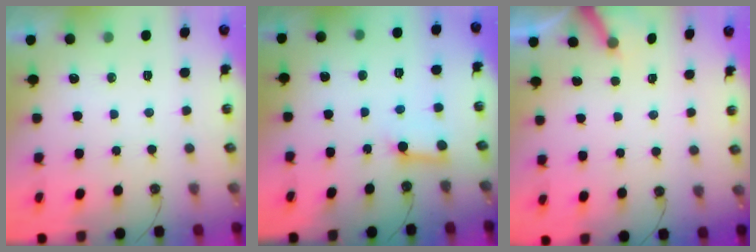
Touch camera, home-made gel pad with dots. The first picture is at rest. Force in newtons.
{"total": 5.4, "press": 5.4, "slide": 0.7}
{"total": 3.6, "press": 3.6, "slide": 0.3}